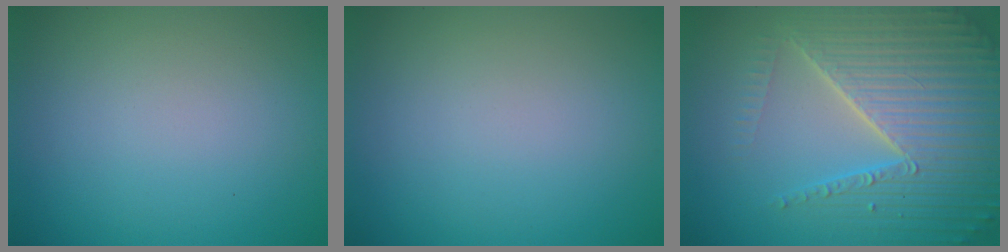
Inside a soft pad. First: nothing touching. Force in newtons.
{"total": 0.0}
{"total": 7.0, "press": 6.8, "slide": 1.7}